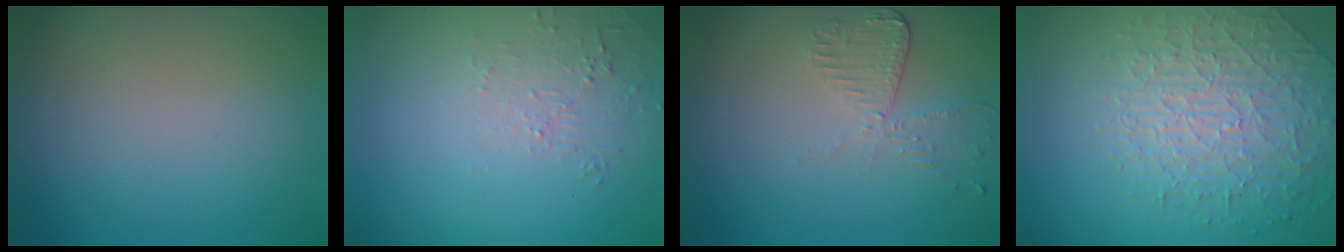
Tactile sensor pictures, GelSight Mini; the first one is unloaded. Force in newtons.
{"total": 1.6, "press": 0.4, "slide": 1.6}
{"total": 2.6, "press": 2.3, "slide": 1.1}
{"total": 4.0, "press": 4.0, "slide": 0.4}